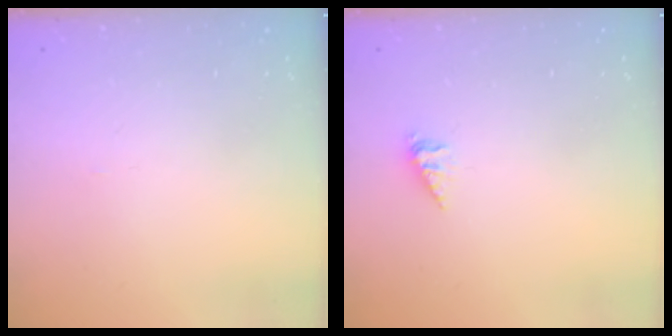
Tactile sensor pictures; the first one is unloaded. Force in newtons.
{"total": 2.3, "press": 2.2, "slide": 0.3}